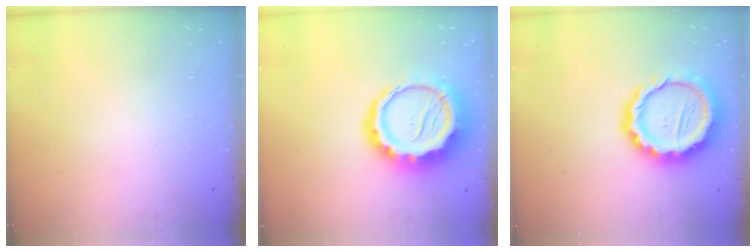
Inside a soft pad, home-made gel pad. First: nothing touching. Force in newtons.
{"total": 14.7, "press": 14.4, "slide": 3.1}
{"total": 14.9, "press": 14.7, "slide": 2.8}